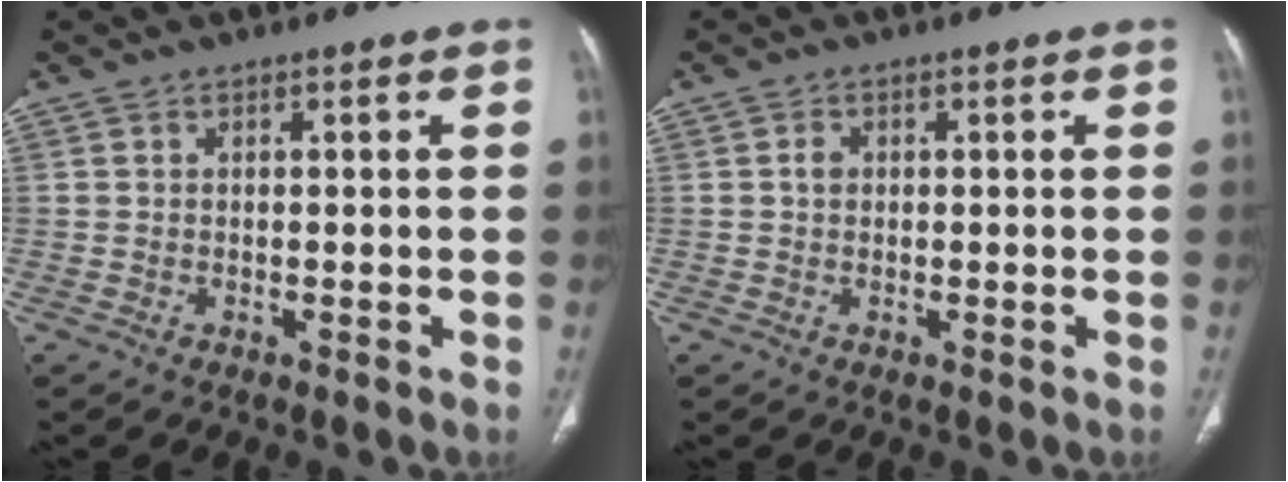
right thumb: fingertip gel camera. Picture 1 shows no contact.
{"total": 1.4, "force": [0.1, 1.2, 0.8], "torque": [-0.010, 0.005, 0.002]}